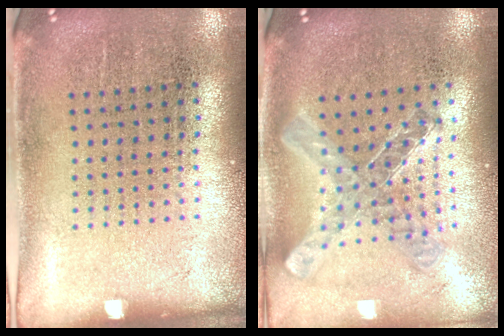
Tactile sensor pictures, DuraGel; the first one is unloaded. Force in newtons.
{"total": 1.1, "press": 1.0, "slide": 0.2}